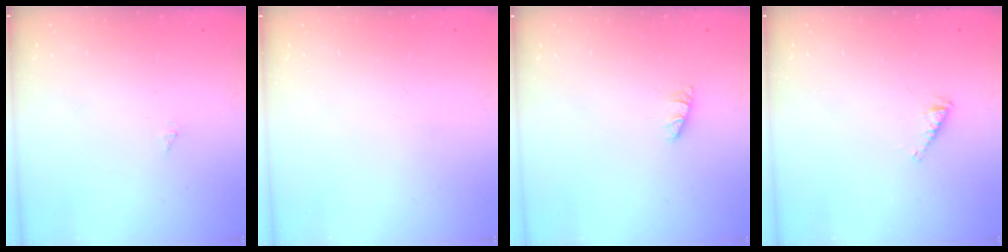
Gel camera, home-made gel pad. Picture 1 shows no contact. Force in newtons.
{"total": 0.0}
{"total": 0.7, "press": 0.7, "slide": 0.1}
{"total": 2.7, "press": 2.6, "slide": 0.4}